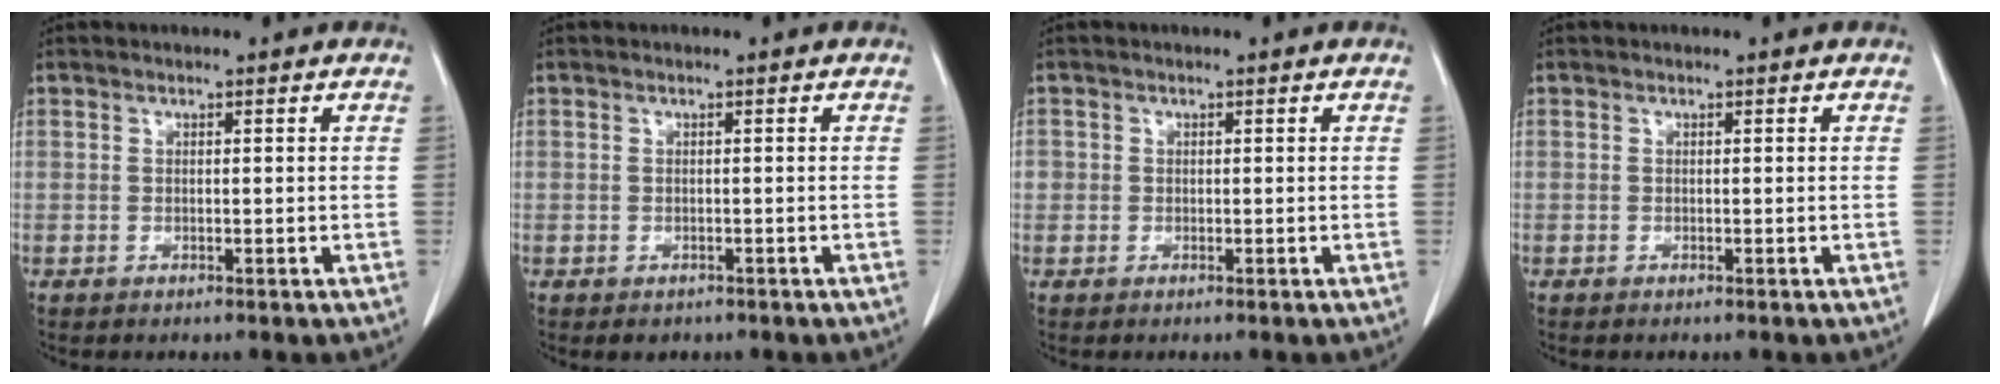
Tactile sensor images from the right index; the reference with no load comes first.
{"total": 1.6, "force": [-1.0, 1.1, 0.4], "torque": [-0.005, 0.001, -0.006]}
{"total": 1.4, "force": [0.0, 1.3, 0.2], "torque": [0.007, 0.005, -0.002]}
{"total": 0.0}